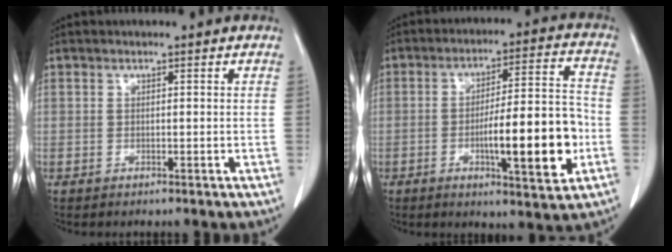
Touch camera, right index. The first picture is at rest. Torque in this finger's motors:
{"motor_torque": [1.84, -0.30, 0.42, 0.09]}